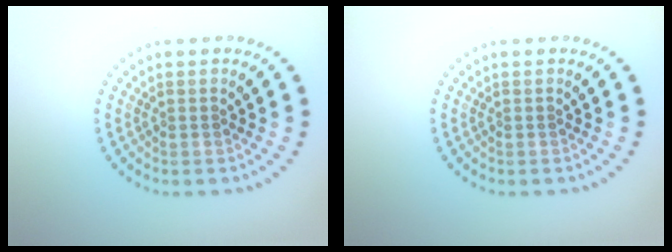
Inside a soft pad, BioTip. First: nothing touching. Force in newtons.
{"total": 0.0}